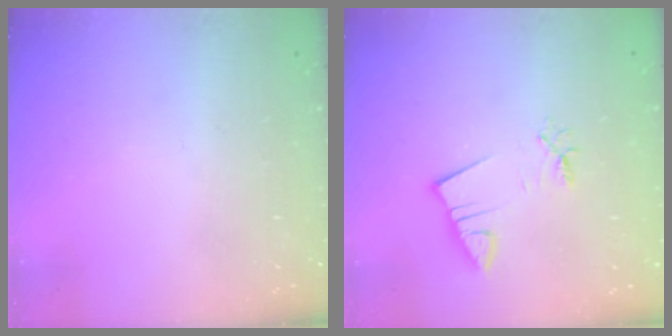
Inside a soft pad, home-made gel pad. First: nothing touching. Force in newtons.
{"total": 2.7, "press": 2.7, "slide": 0.4}